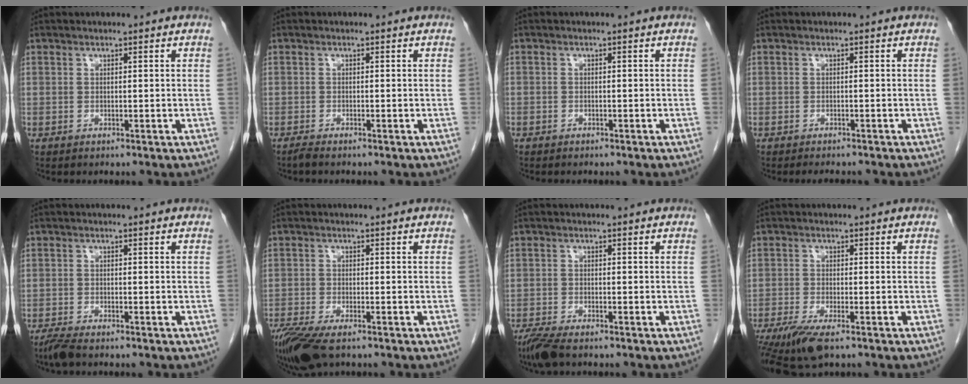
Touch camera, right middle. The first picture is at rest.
{"total": 0.9, "force": [-0.8, -0.1, 0.4], "torque": [-0.014, -0.003, -0.018]}
{"total": 0.9, "force": [-0.7, 0.5, 0.2], "torque": [-0.003, 0.002, -0.009]}
{"total": 2.8, "force": [-2.6, 0.5, 0.9], "torque": [-0.012, -0.007, -0.032]}
{"total": 2.8, "force": [-2.3, 0.4, 1.5], "torque": [-0.038, -0.009, -0.044]}
{"total": 8.8, "force": [-6.3, 2.4, 5.6], "torque": [-0.104, -0.020, -0.111]}
{"total": 4.4, "force": [-3.5, 0.8, 2.6], "torque": [-0.054, -0.013, -0.063]}
{"total": 7.0, "force": [-4.8, 1.3, 5.0], "torque": [-0.089, -0.018, -0.084]}